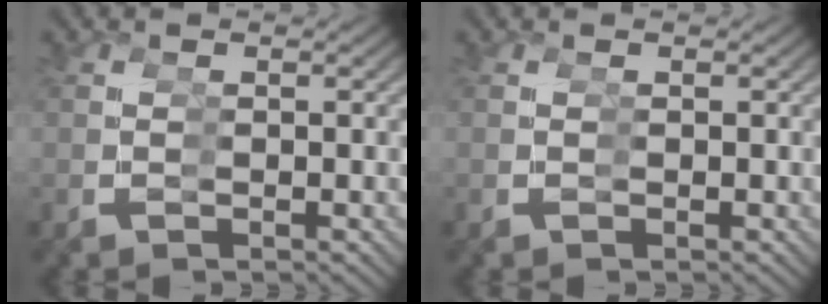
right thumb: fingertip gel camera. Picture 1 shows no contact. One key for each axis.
{"total": 0.0}